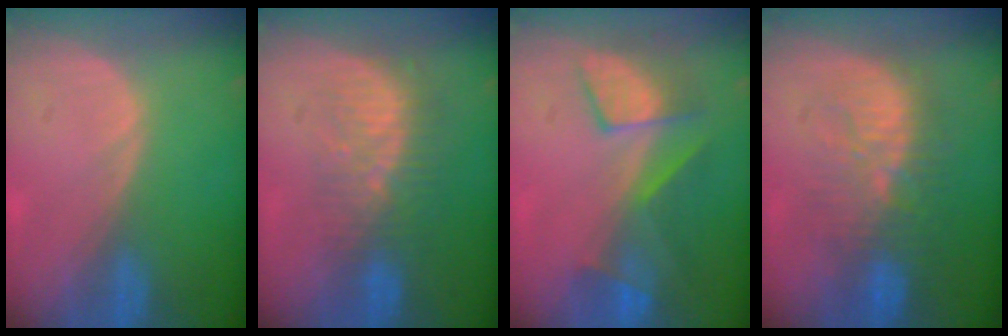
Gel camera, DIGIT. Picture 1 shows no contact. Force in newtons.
{"total": 8.4, "press": 7.5, "slide": 3.9}
{"total": 8.0, "press": 7.5, "slide": 2.8}
{"total": 9.5, "press": 9.1, "slide": 2.6}